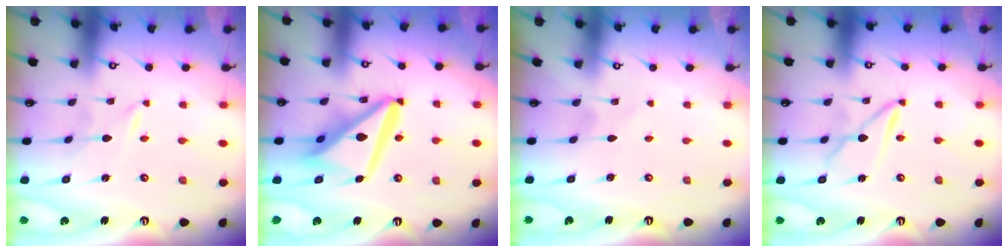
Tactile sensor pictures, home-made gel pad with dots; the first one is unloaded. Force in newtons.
{"total": 16.5, "press": 16.4, "slide": 2.1}
{"total": 1.0, "press": 1.0, "slide": 0.1}
{"total": 3.9, "press": 3.9, "slide": 0.3}